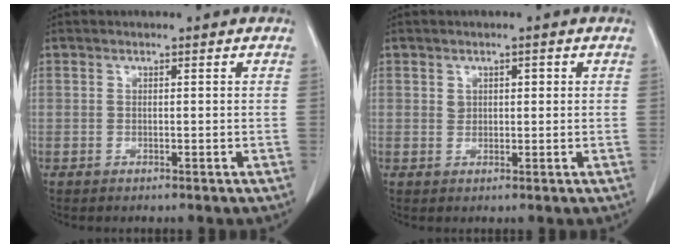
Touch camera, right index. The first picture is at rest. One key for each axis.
{"total": 1.8, "fx": 0.7, "fy": 1.3, "fz": 1.1, "tx": -0.017, "ty": 0.006, "tz": 0.012}